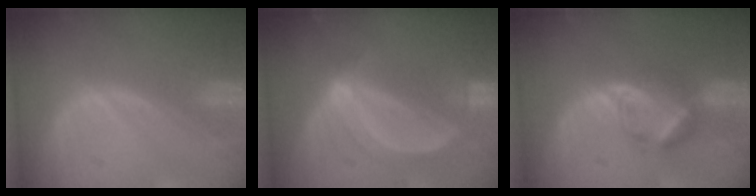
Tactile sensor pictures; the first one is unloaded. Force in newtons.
{"total": 5.6, "press": 5.3, "slide": 1.7}
{"total": 5.9, "press": 5.4, "slide": 2.3}